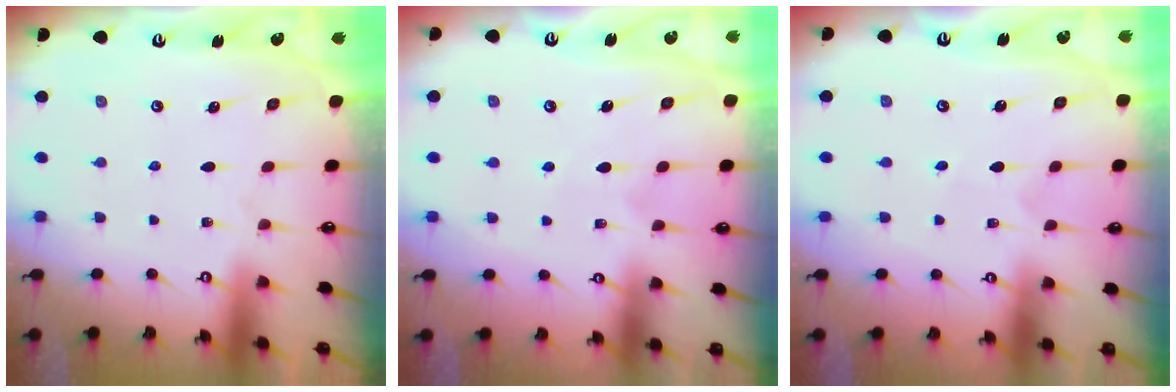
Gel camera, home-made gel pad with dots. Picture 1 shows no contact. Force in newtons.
{"total": 5.4, "press": 5.4, "slide": 0.6}
{"total": 1.2, "press": 1.2, "slide": 0.1}